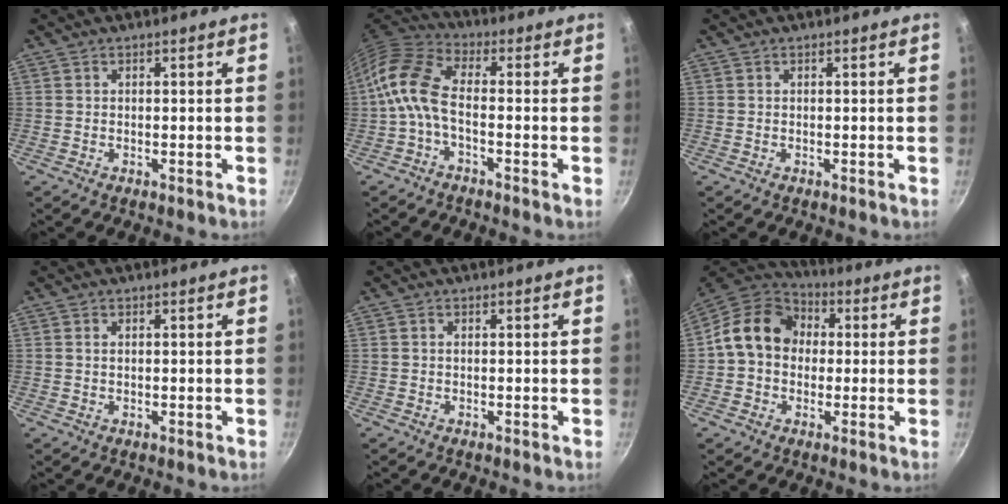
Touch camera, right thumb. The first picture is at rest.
{"total": 8.9, "force": [-2.2, 4.3, 7.4], "torque": [-0.166, 0.033, -0.063]}
{"total": 0.0}
{"total": 0.8, "force": [0.2, 0.5, 0.6], "torque": [-0.011, 0.001, 0.003]}
{"total": 0.0}
{"total": 14.2, "force": [1.4, 11.6, 8.1], "torque": [-0.105, 0.033, 0.006]}